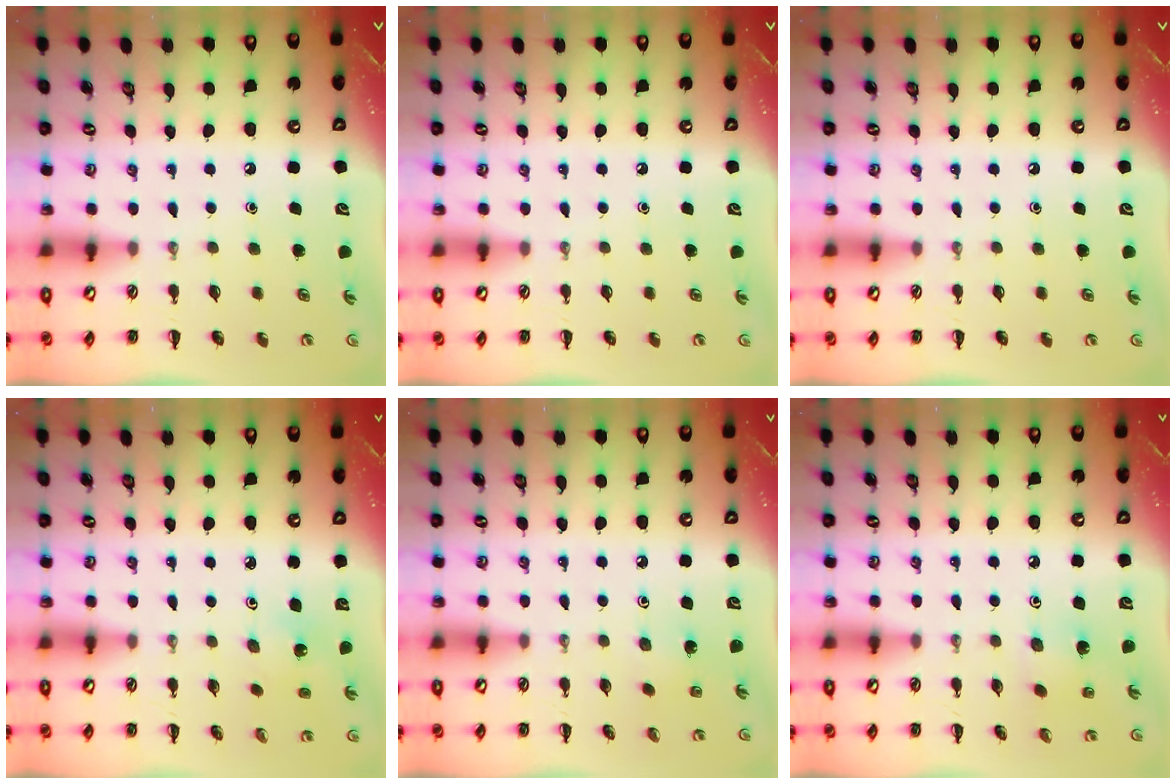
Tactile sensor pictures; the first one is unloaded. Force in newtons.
{"total": 0.0}
{"total": 0.0}
{"total": 2.1, "press": 1.9, "slide": 0.7}
{"total": 1.1, "press": 1.0, "slide": 0.5}
{"total": 2.1, "press": 1.9, "slide": 0.9}